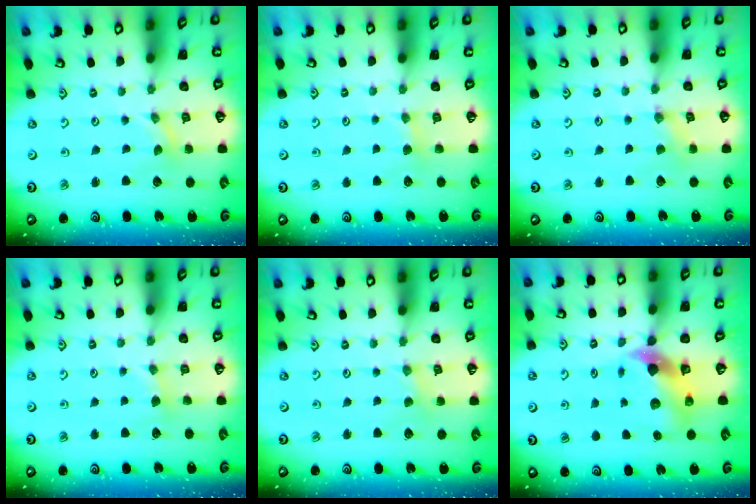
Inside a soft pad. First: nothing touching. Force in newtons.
{"total": 3.8, "press": 3.7, "slide": 0.6}
{"total": 2.2, "press": 2.2, "slide": 0.5}
{"total": 2.9, "press": 2.9, "slide": 0.4}
{"total": 0.7, "press": 0.7, "slide": 0.2}
{"total": 8.2, "press": 8.1, "slide": 1.2}